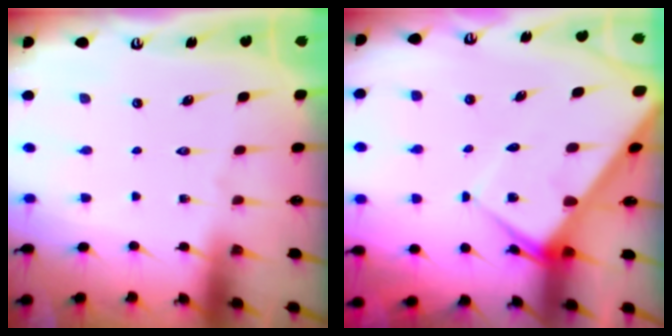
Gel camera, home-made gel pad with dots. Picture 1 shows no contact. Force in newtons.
{"total": 8.7, "press": 8.7, "slide": 0.7}